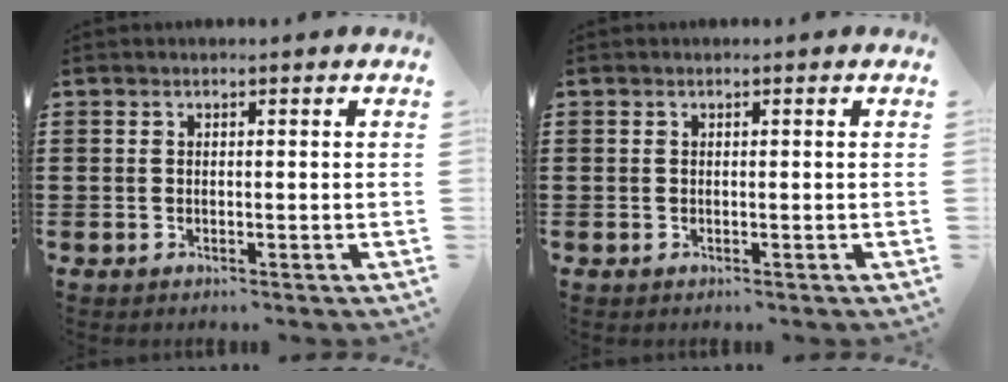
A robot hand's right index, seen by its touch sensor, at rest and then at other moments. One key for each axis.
{"total": 0.0}